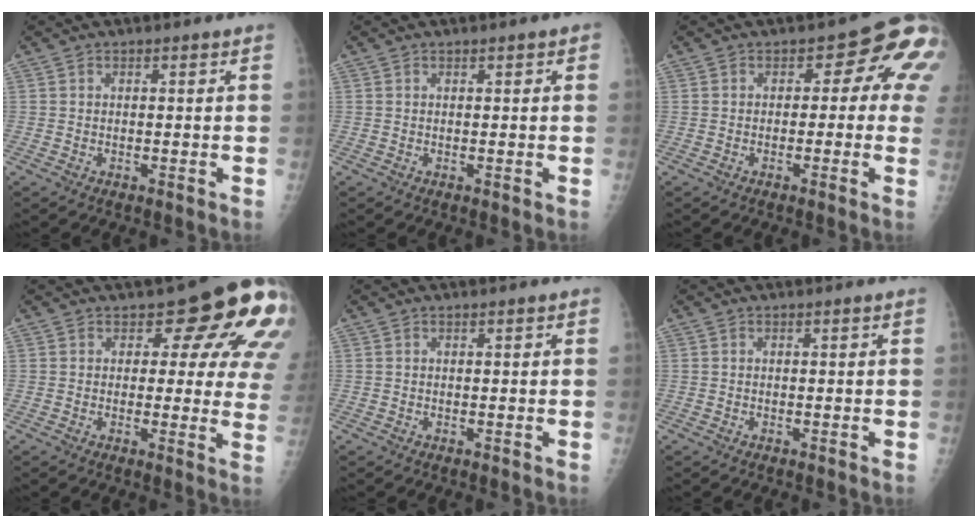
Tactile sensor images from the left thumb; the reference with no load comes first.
{"total": 0.9, "force": [0.4, 0.4, 0.7], "torque": [-0.005, 0.002, 0.003]}
{"total": 7.7, "force": [0.7, 4.7, 6.0], "torque": [-0.023, 0.013, -0.007]}
{"total": 13.4, "force": [6.9, 6.6, 9.4], "torque": [-0.060, -0.037, 0.062]}
{"total": 0.0}
{"total": 0.0}